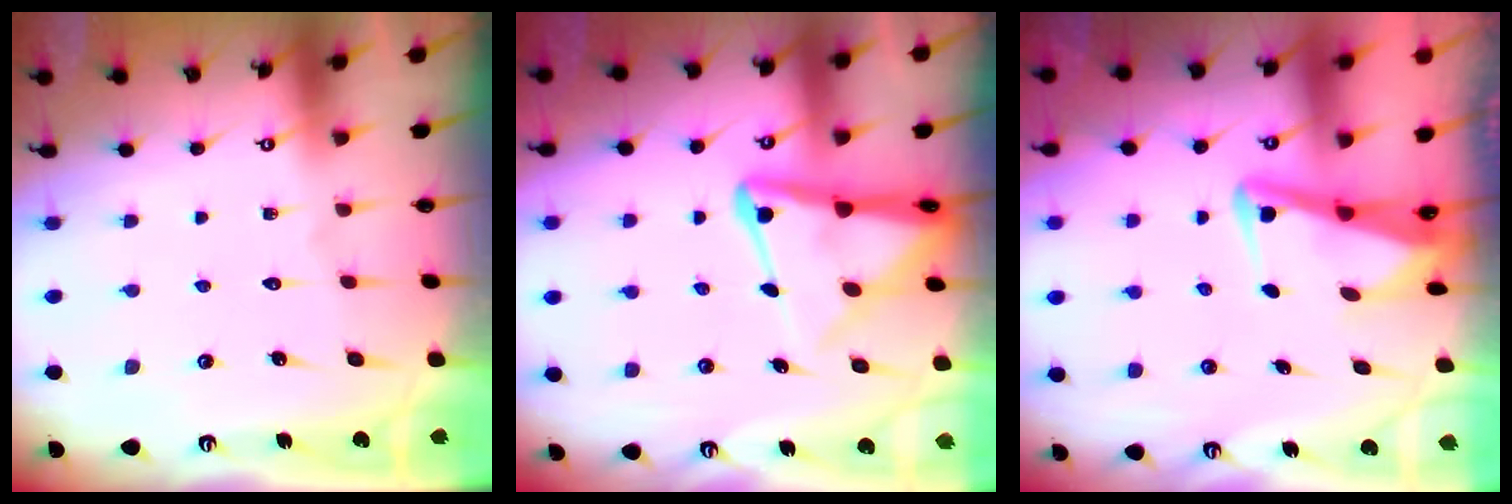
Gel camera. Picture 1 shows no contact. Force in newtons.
{"total": 9.3, "press": 9.2, "slide": 0.9}
{"total": 3.7, "press": 3.5, "slide": 1.0}